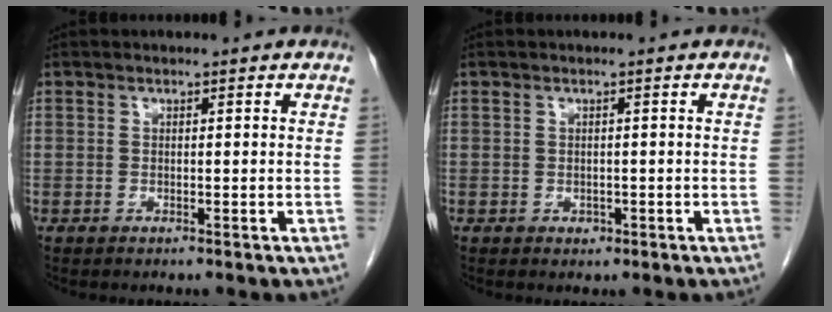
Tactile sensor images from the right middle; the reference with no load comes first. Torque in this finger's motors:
{"motor_torque": [0.32, 0.01, 0.13, 0.02]}